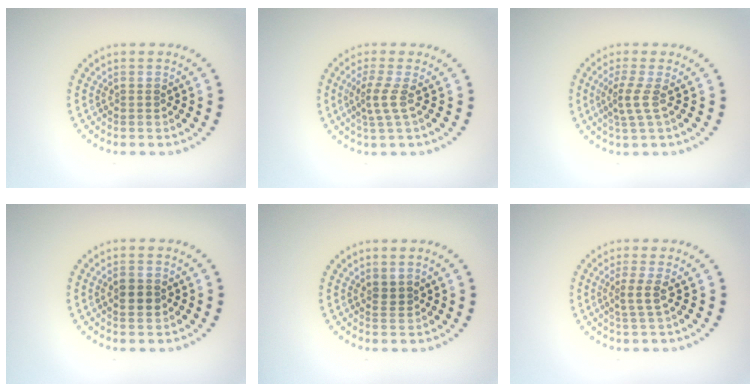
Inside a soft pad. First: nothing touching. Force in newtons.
{"total": 2.3, "press": 1.6, "slide": 1.6}
{"total": 2.1, "press": 1.5, "slide": 1.5}
{"total": 1.9, "press": 1.9, "slide": 0.1}
{"total": 1.1, "press": 0.9, "slide": 0.6}
{"total": 1.8, "press": 1.4, "slide": 1.1}